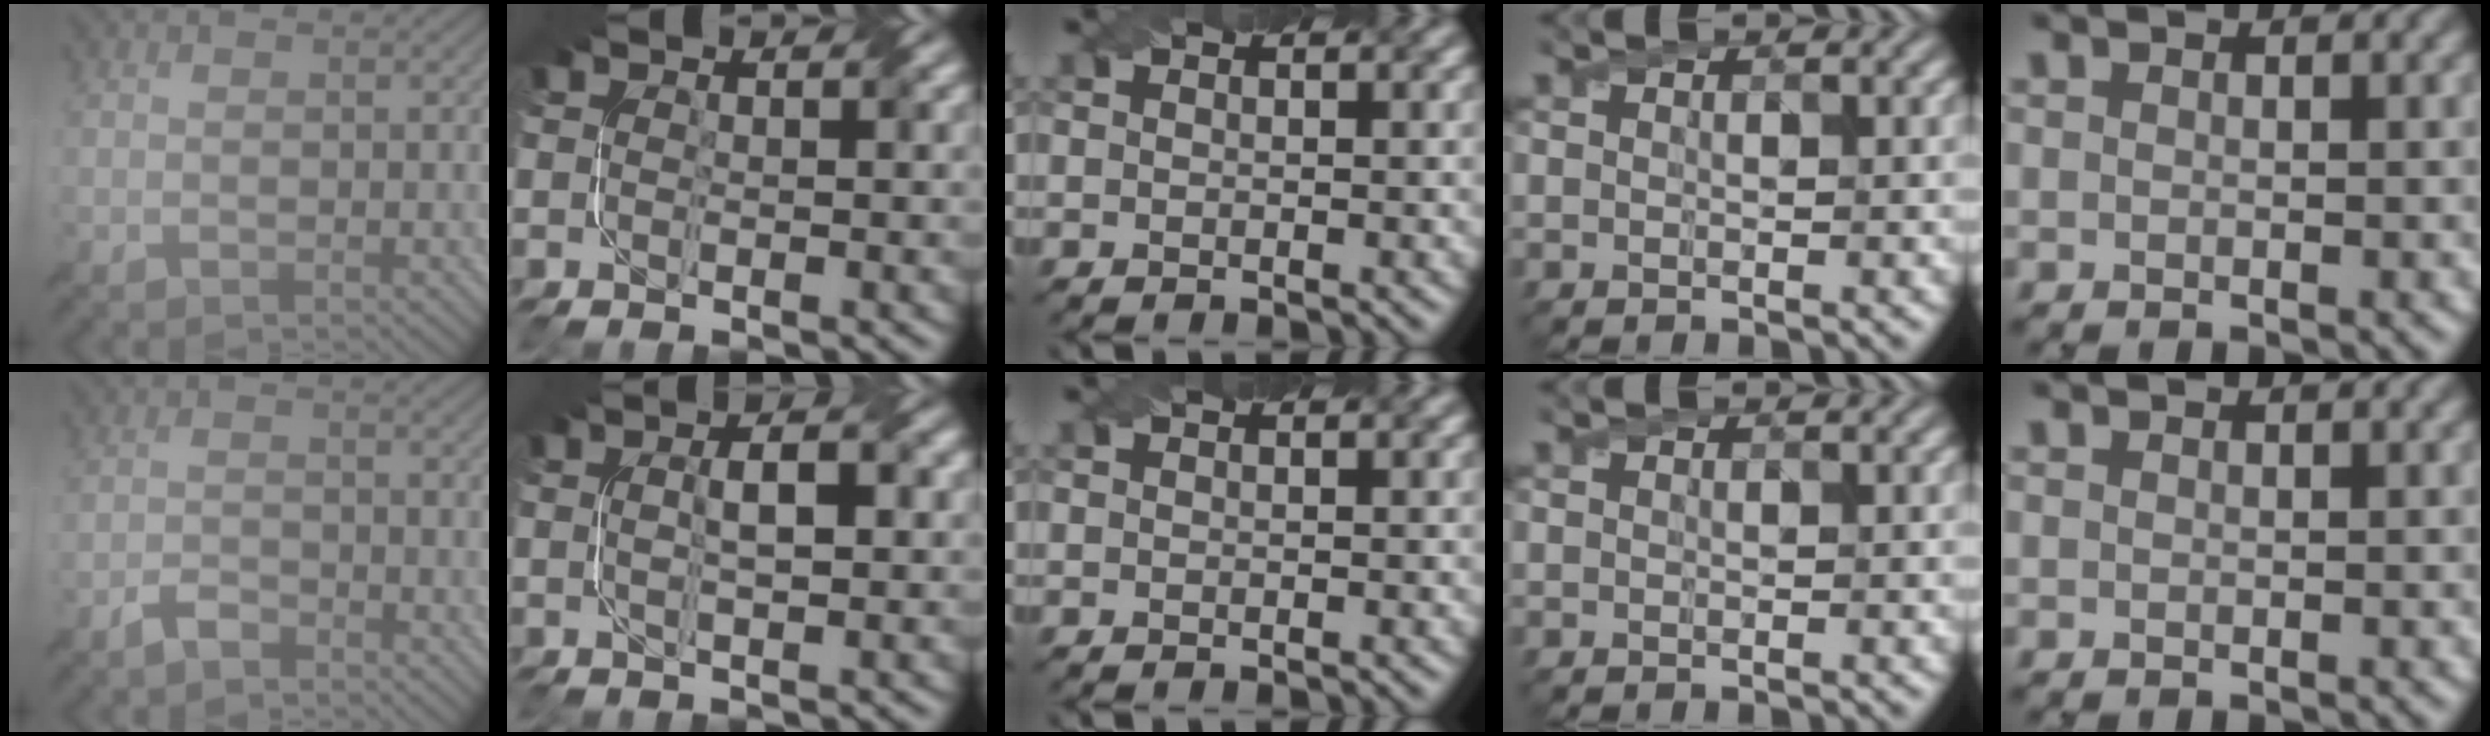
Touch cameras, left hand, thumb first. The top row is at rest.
{"thumb": {"total": 2.4, "force": [-2.0, 0.8, 1.0], "torque": [-0.018, 0.003, -0.045]}, "index": {"total": 2.4, "force": [0.3, 0.1, 2.4], "torque": [-0.046, 0.010, 0.007]}}